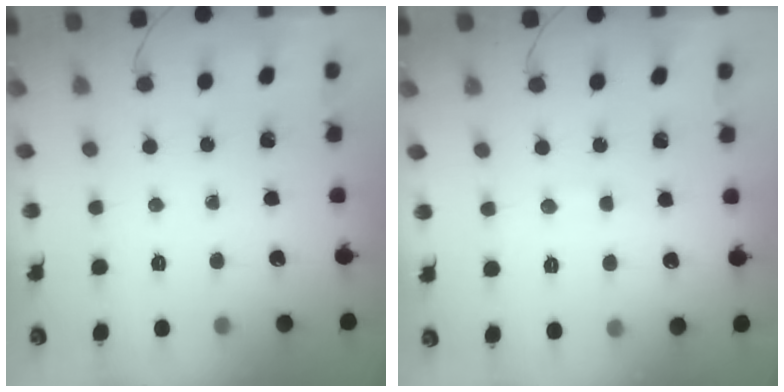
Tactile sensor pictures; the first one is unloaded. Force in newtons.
{"total": 5.3, "press": 5.1, "slide": 1.4}